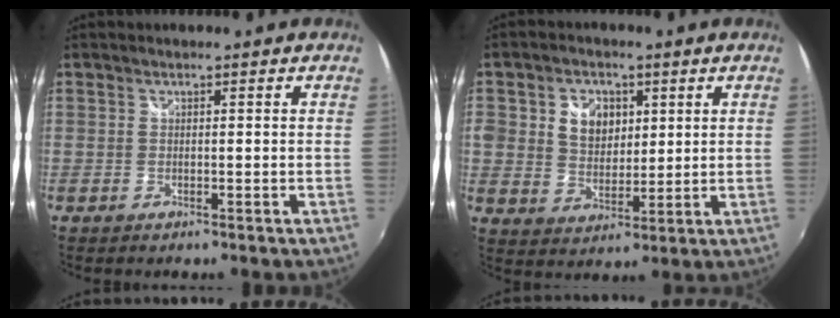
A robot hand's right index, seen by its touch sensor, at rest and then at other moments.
{"total": 11.0, "force": [3.0, 8.9, 5.7], "torque": [-0.132, 0.023, 0.057]}